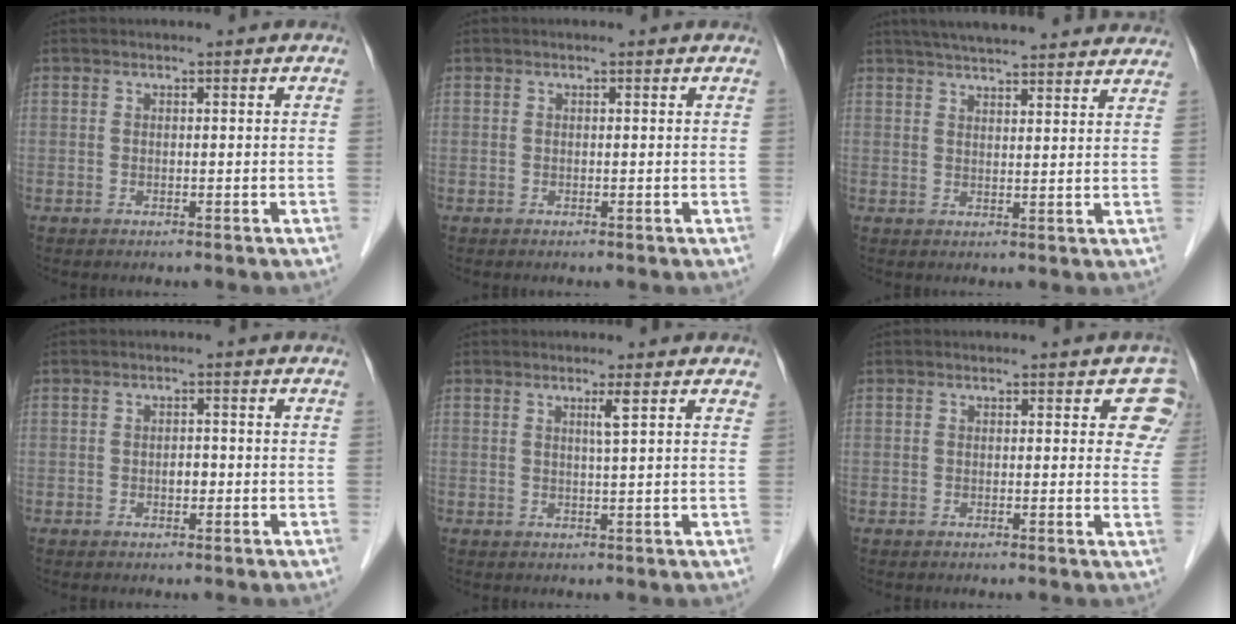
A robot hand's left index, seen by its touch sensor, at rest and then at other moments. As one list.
[{"total": 0.0}, {"total": 21.0, "force": [19.0, 2.9, 8.4], "torque": [-0.127, 0.024, 0.245]}, {"total": 1.5, "force": [-0.6, 0.9, 1.1], "torque": [-0.016, 0.000, -0.009]}, {"total": 2.4, "force": [1.3, -0.4, 1.9], "torque": [-0.029, 0.000, 0.021]}, {"total": 4.1, "force": [2.7, 2.6, 1.6], "torque": [0.015, -0.012, 0.007]}]